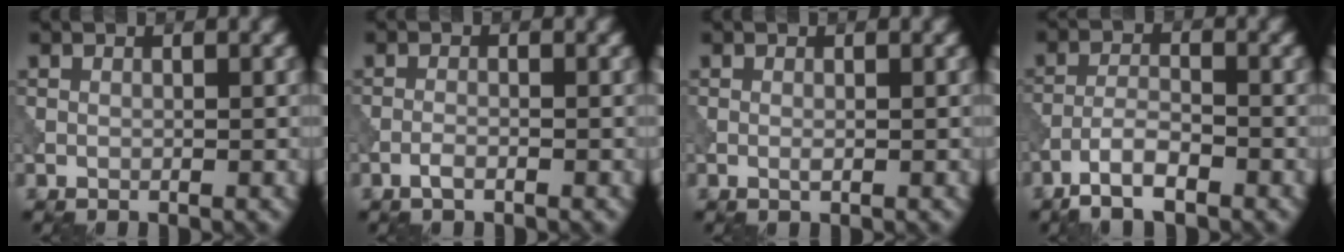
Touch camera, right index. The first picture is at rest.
{"total": 1.0, "force": [-0.7, 0.2, 0.7], "torque": [-0.016, 0.002, -0.017]}
{"total": 0.5, "force": [-0.1, 0.1, 0.5], "torque": [-0.011, -0.002, -0.002]}
{"total": 3.7, "force": [-2.7, 1.0, 2.4], "torque": [-0.049, 0.001, -0.060]}